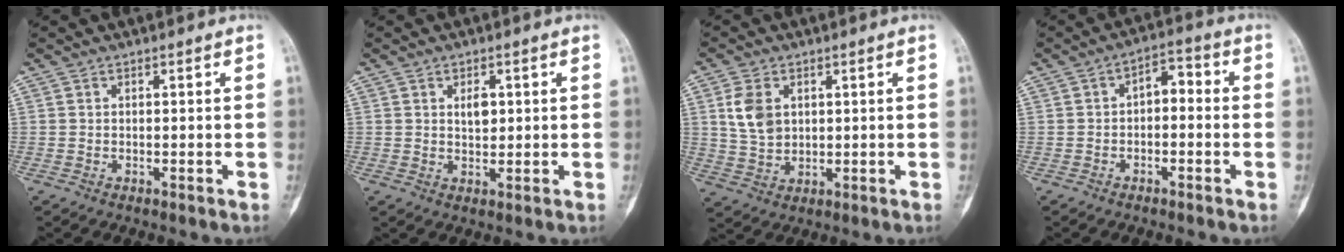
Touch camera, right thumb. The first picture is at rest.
{"total": 3.1, "force": [0.9, 1.8, 2.3], "torque": [-0.028, -0.005, 0.015]}
{"total": 7.0, "force": [2.0, 4.8, 4.6], "torque": [-0.075, -0.006, 0.046]}
{"total": 5.2, "force": [-0.6, 3.1, 4.1], "torque": [-0.044, 0.029, -0.023]}